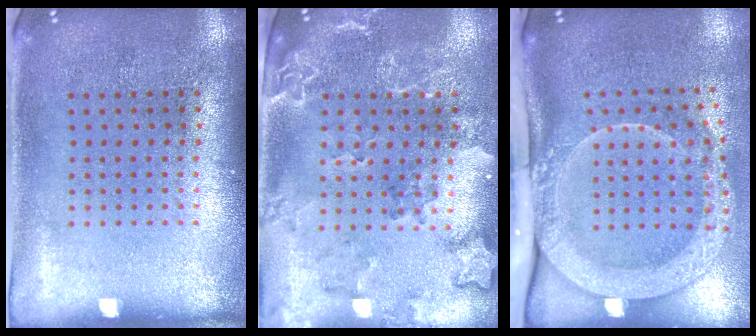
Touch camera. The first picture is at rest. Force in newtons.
{"total": 2.1, "press": 2.0, "slide": 0.7}
{"total": 3.0, "press": 2.1, "slide": 2.1}